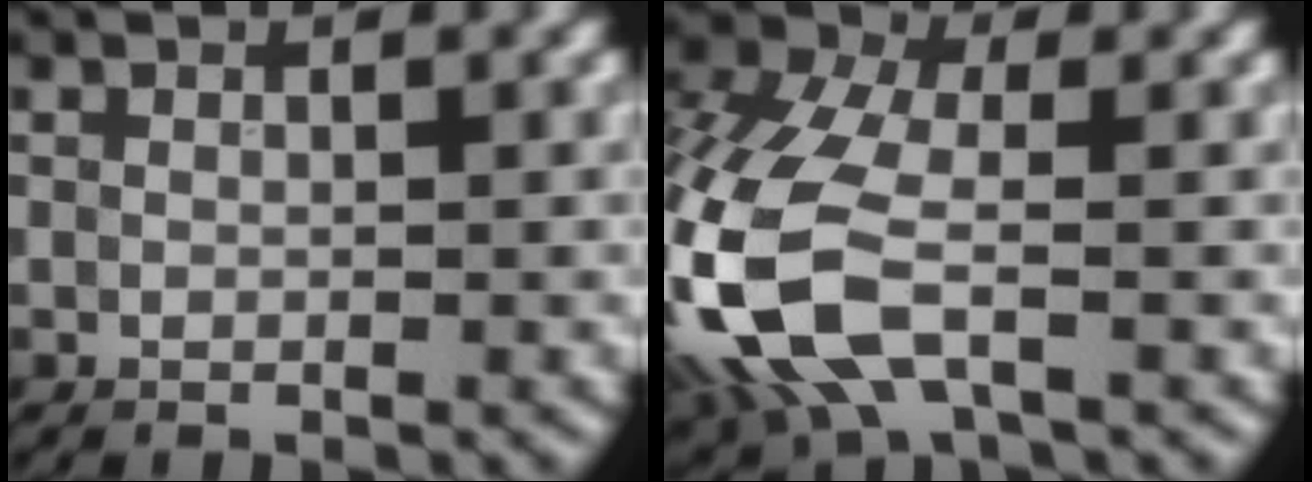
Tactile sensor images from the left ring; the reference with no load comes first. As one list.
[{"total": 12.2, "force": [-3.1, 6.9, 9.5], "torque": [-0.248, -0.004, -0.074]}]